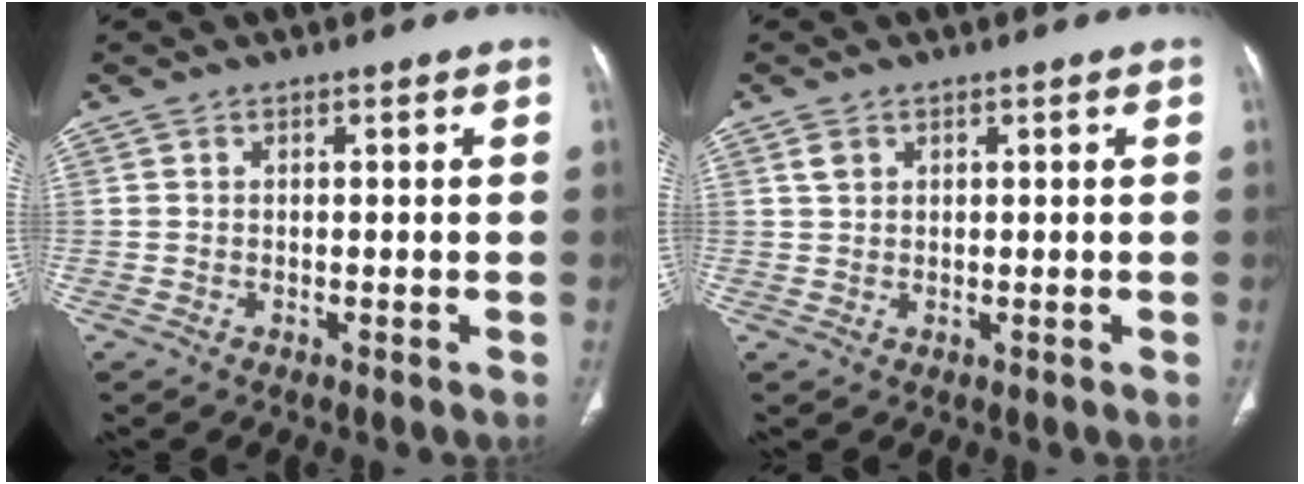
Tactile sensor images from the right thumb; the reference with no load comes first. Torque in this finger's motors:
{"motor_torque": [-0.27, 0.03, 0.21, -0.07, -0.10]}